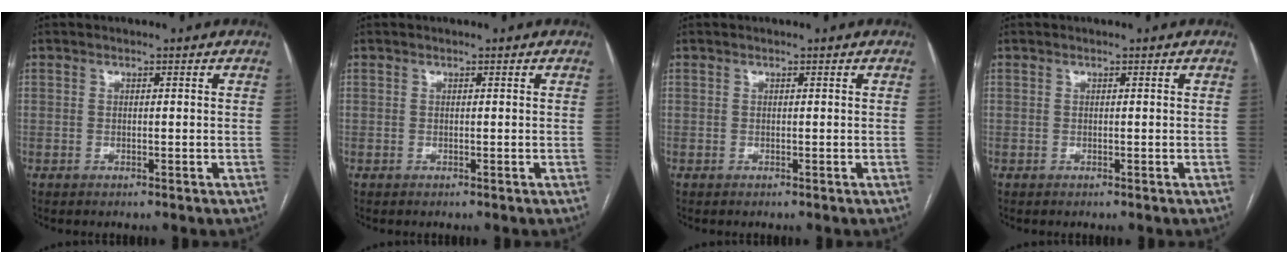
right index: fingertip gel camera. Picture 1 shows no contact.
{"total": 0.0}
{"total": 0.0}
{"total": 0.0}